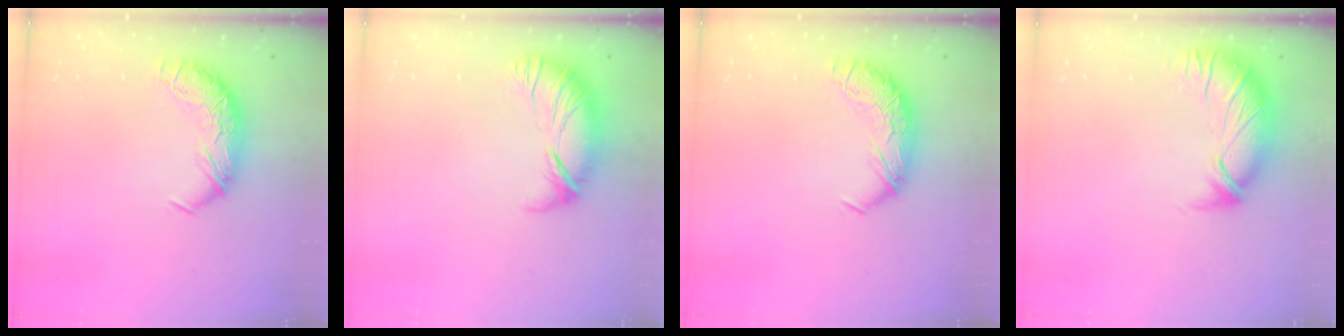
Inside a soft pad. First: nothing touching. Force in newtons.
{"total": 3.2, "press": 2.5, "slide": 2.0}
{"total": 0.0}
{"total": 3.0, "press": 1.5, "slide": 2.6}